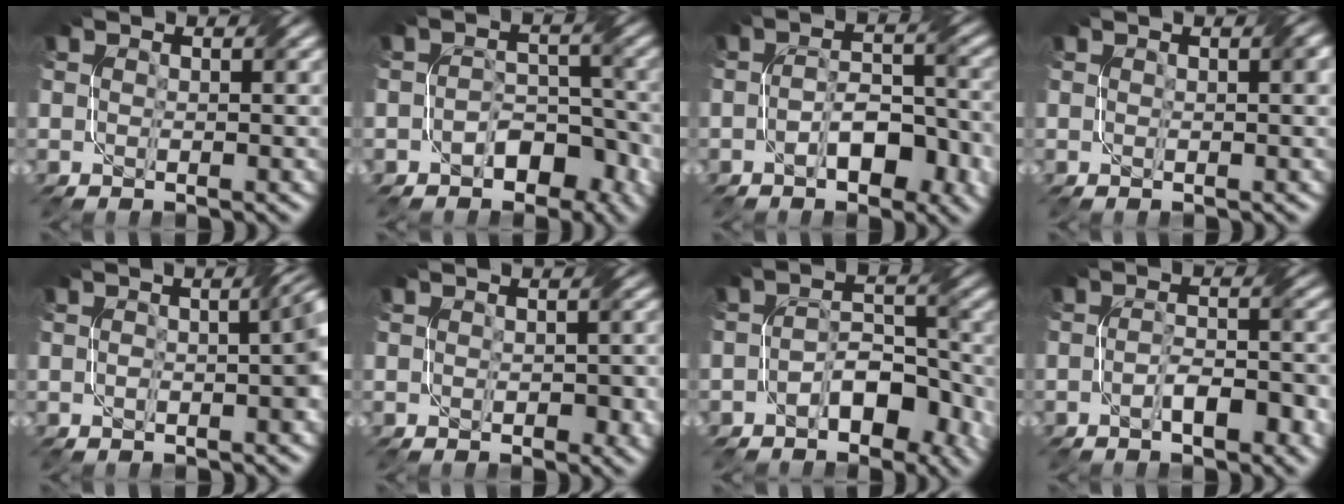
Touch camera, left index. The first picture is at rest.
{"total": 4.4, "force": [-2.4, 2.8, 2.5], "torque": [-0.026, 0.000, -0.037]}
{"total": 5.1, "force": [-2.2, 2.3, 4.0], "torque": [-0.065, 0.009, -0.035]}
{"total": 0.8, "force": [0.2, 0.0, 0.8], "torque": [-0.011, 0.005, 0.003]}
{"total": 3.1, "force": [-0.4, 0.7, 3.0], "torque": [-0.045, 0.009, -0.008]}
{"total": 1.8, "force": [-0.3, 0.9, 1.5], "torque": [-0.022, -0.003, -0.003]}
{"total": 4.7, "force": [-2.3, 2.7, 3.2], "torque": [-0.044, 0.006, -0.036]}
{"total": 3.8, "force": [-1.7, 1.2, 3.2], "torque": [-0.055, 0.004, -0.028]}